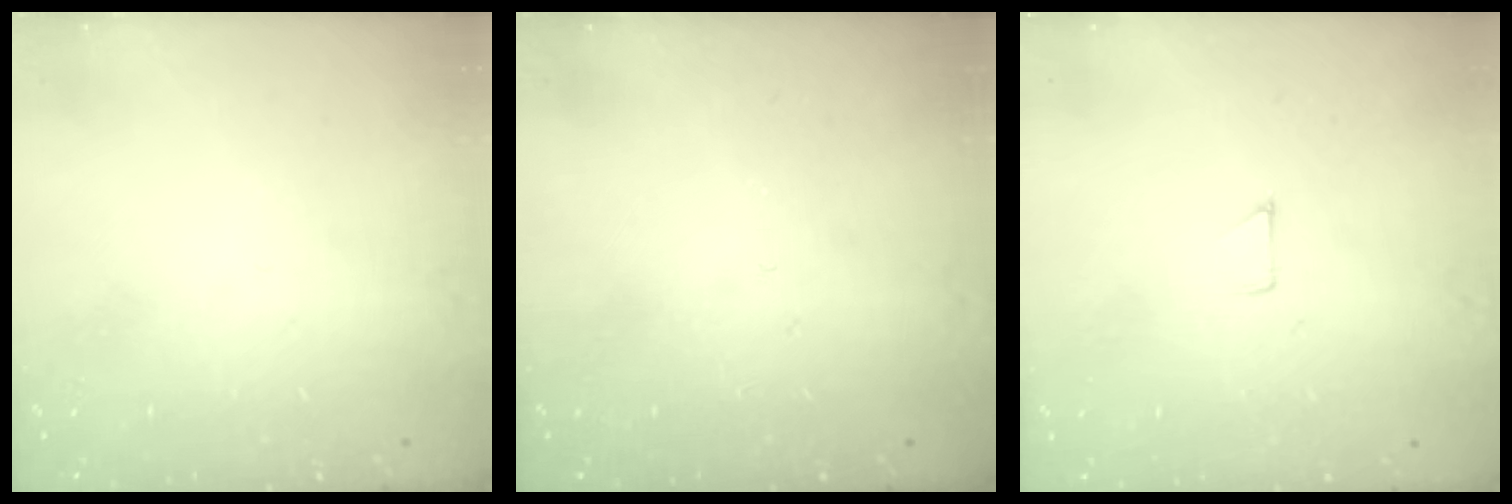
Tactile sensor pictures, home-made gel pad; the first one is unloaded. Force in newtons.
{"total": 0.0}
{"total": 3.2, "press": 3.2, "slide": 0.3}